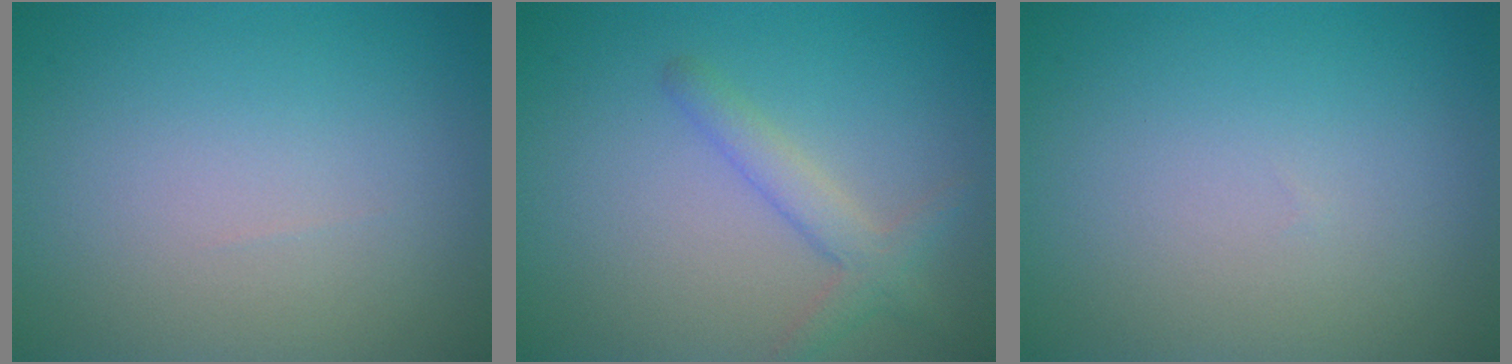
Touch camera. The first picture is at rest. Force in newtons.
{"total": 2.4, "press": 2.4, "slide": 0.1}
{"total": 0.0}